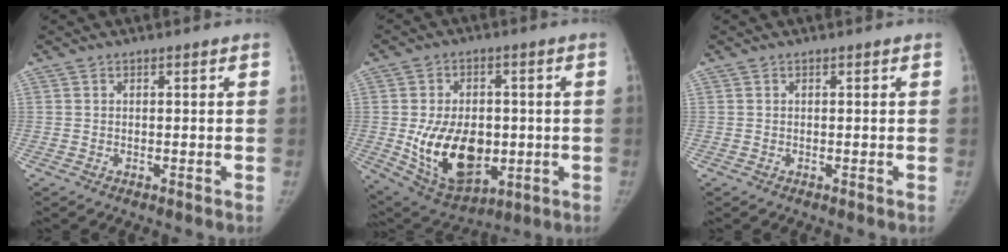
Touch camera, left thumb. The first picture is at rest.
{"total": 17.0, "force": [-2.4, 11.4, 12.4], "torque": [-0.165, -0.005, -0.011]}
{"total": 0.0}